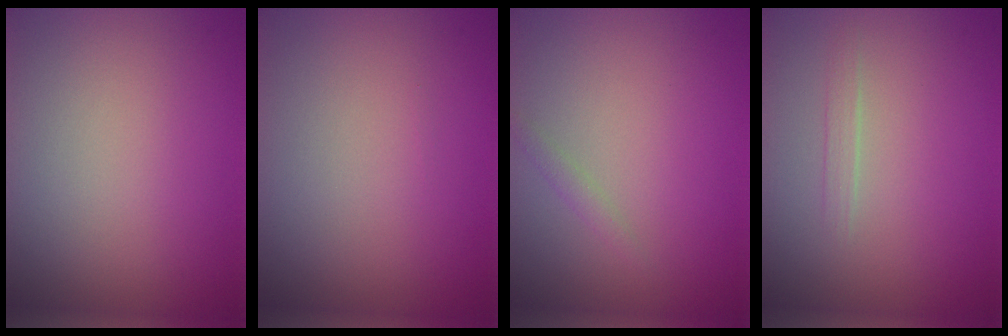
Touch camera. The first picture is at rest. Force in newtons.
{"total": 0.0}
{"total": 0.8, "press": 0.8, "slide": 0.0}
{"total": 0.8, "press": 0.8, "slide": 0.0}